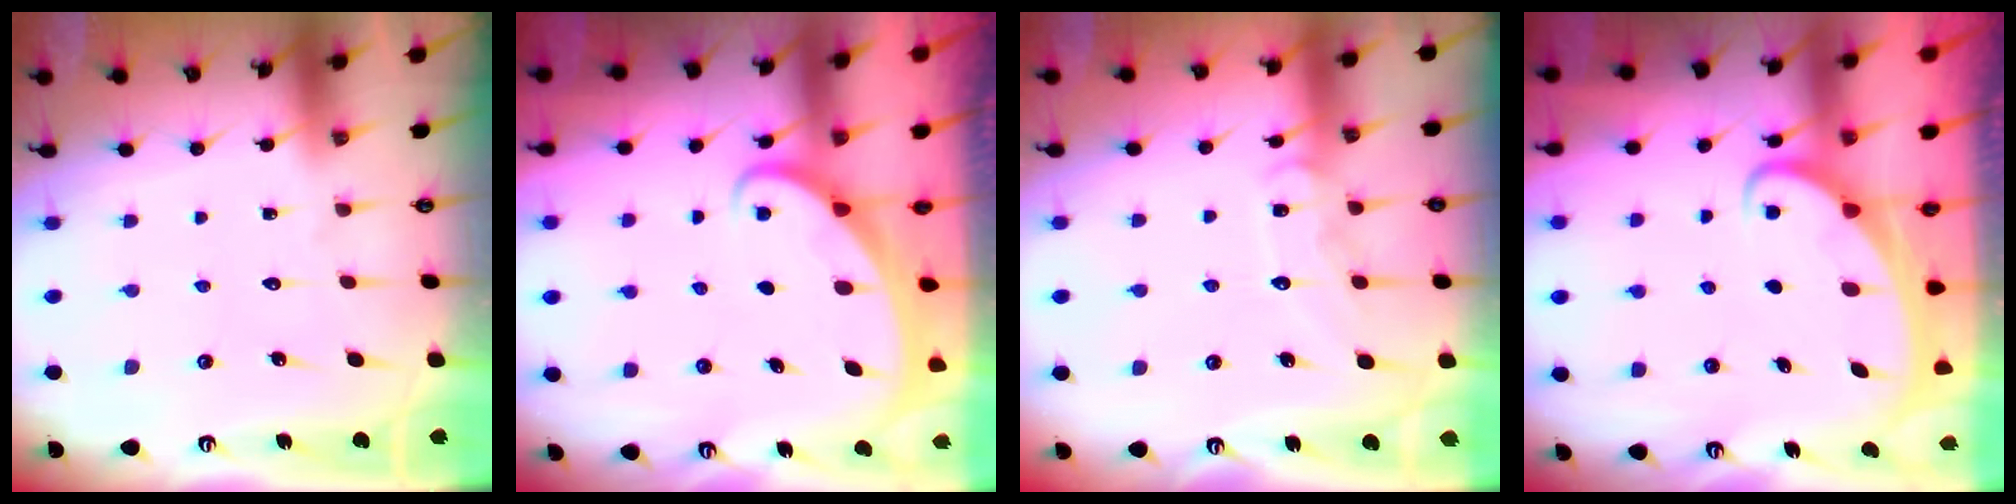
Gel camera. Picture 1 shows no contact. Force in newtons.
{"total": 1.7, "press": 1.7, "slide": 0.2}
{"total": 9.1, "press": 9.0, "slide": 0.8}
{"total": 2.4, "press": 2.3, "slide": 0.3}